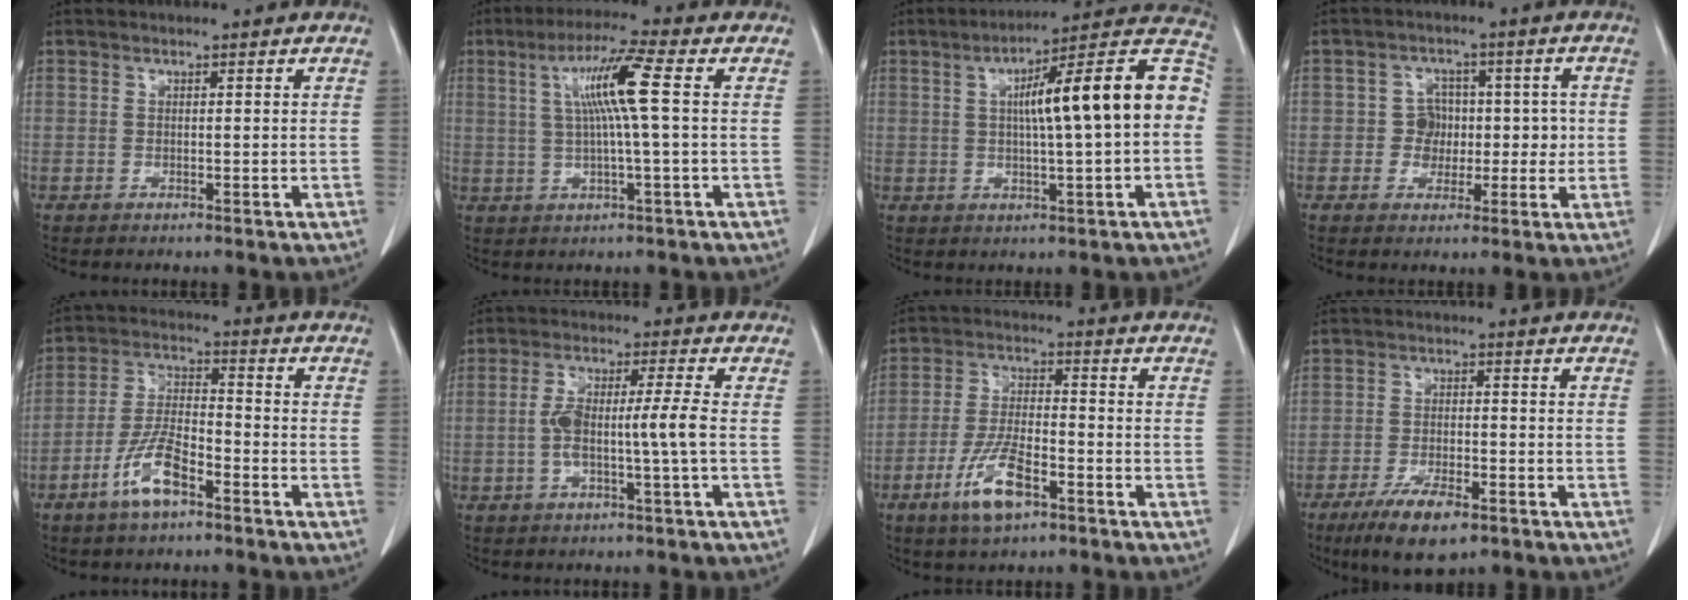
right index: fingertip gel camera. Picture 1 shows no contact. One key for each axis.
{"total": 8.6, "fx": 1.6, "fy": -0.8, "fz": 8.4, "tx": -0.158, "ty": 0.011, "tz": 0.032}
{"total": 16.7, "fx": 1.3, "fy": 1.5, "fz": 16.6, "tx": -0.239, "ty": 0.039, "tz": 0.013}
{"total": 4.9, "fx": -0.1, "fy": 4.7, "fz": 1.4, "tx": 0.002, "ty": 0.025, "tz": 0.002}
{"total": 8.4, "fx": -4.7, "fy": 2.4, "fz": 6.5, "tx": -0.143, "ty": -0.002, "tz": -0.092}
{"total": 6.5, "fx": -0.9, "fy": -0.2, "fz": 6.5, "tx": -0.131, "ty": 0.016, "tz": -0.013}
{"total": 8.7, "fx": -4.6, "fy": 2.5, "fz": 7.0, "tx": -0.150, "ty": -0.009, "tz": -0.084}
{"total": 8.0, "fx": -5.1, "fy": 2.3, "fz": 5.8, "tx": -0.107, "ty": -0.011, "tz": -0.083}